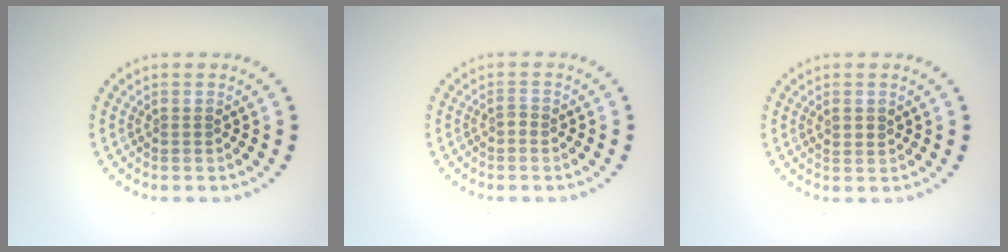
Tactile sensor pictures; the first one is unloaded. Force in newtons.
{"total": 0.7, "press": 0.5, "slide": 0.5}
{"total": 1.0, "press": 1.0, "slide": 0.4}